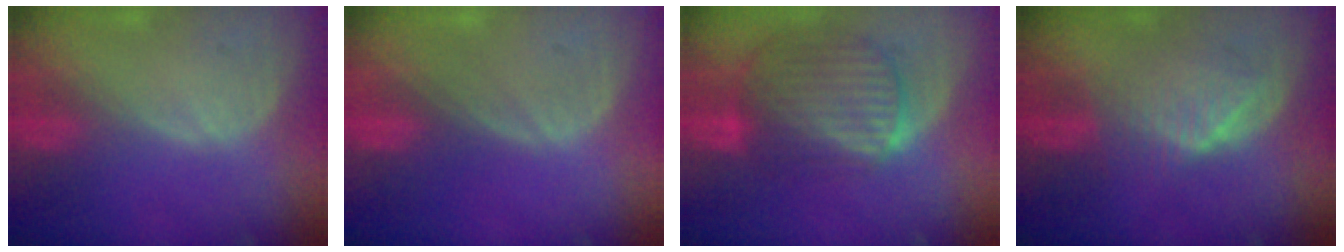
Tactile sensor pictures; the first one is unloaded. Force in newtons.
{"total": 0.0}
{"total": 10.3, "press": 8.6, "slide": 5.6}
{"total": 5.2, "press": 5.2, "slide": 0.4}